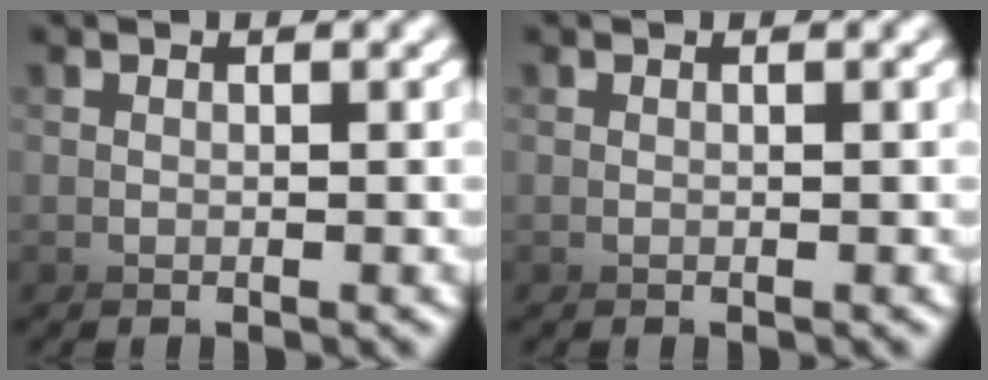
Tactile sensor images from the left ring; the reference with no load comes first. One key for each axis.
{"total": 0.0}